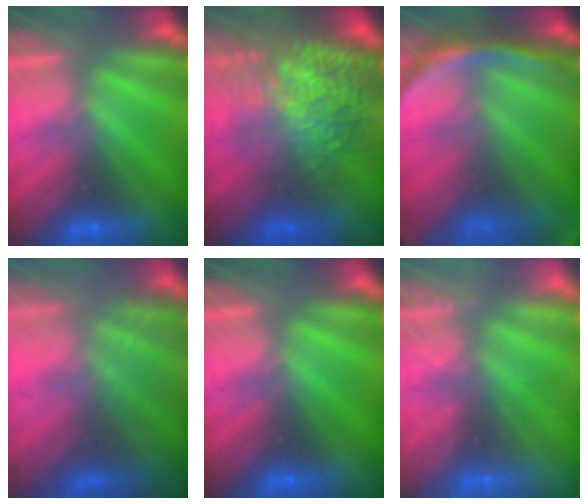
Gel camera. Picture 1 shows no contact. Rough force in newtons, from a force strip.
{"total": 7.2}
{"total": 10.0}
{"total": 8.4}
{"total": 0.0}
{"total": 2.4}